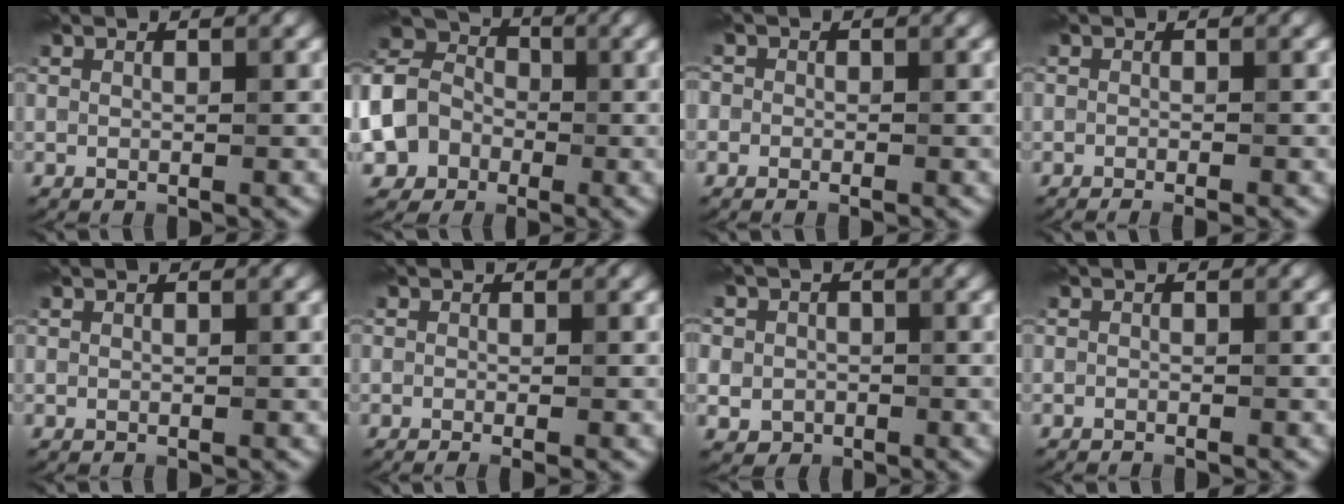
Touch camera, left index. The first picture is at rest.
{"total": 9.4, "force": [-2.5, 8.1, 4.2], "torque": [-0.101, 0.009, -0.071]}
{"total": 1.6, "force": [-0.1, 1.5, 0.6], "torque": [0.006, 0.009, -0.024]}
{"total": 1.6, "force": [-1.1, 0.5, 1.1], "torque": [-0.013, 0.001, -0.006]}
{"total": 0.0}
{"total": 1.8, "force": [-0.8, 0.6, 1.5], "torque": [-0.021, -0.004, -0.002]}
{"total": 5.4, "force": [0.5, 5.0, 1.9], "torque": [-0.036, 0.033, -0.018]}
{"total": 0.6, "force": [-0.6, 0.0, 0.1], "torque": [-0.001, -0.001, -0.010]}